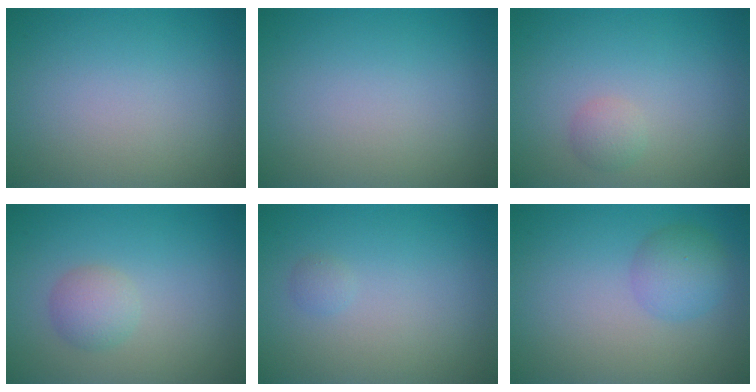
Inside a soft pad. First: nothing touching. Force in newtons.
{"total": 0.0}
{"total": 1.2, "press": 1.2, "slide": 0.1}
{"total": 2.0, "press": 2.0, "slide": 0.1}
{"total": 0.6, "press": 0.6, "slide": 0.0}
{"total": 2.8, "press": 2.8, "slide": 0.1}